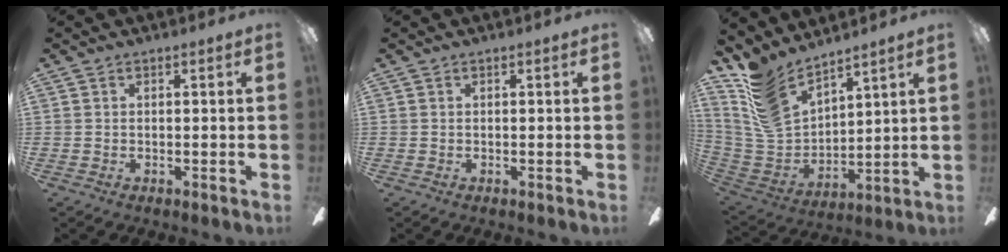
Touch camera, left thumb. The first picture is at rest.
{"total": 0.0}
{"total": 13.2, "force": [10.1, 6.3, 5.7], "torque": [-0.159, -0.070, 0.195]}